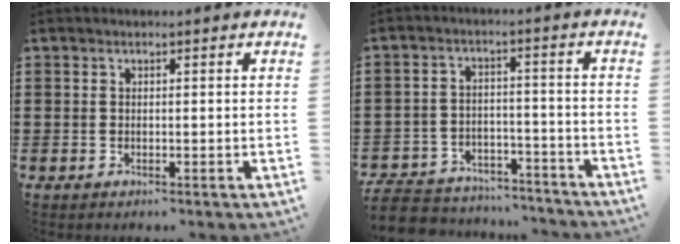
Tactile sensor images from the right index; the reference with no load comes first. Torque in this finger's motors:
{"motor_torque": [-2.14, 0.00, -1.05, -0.03]}